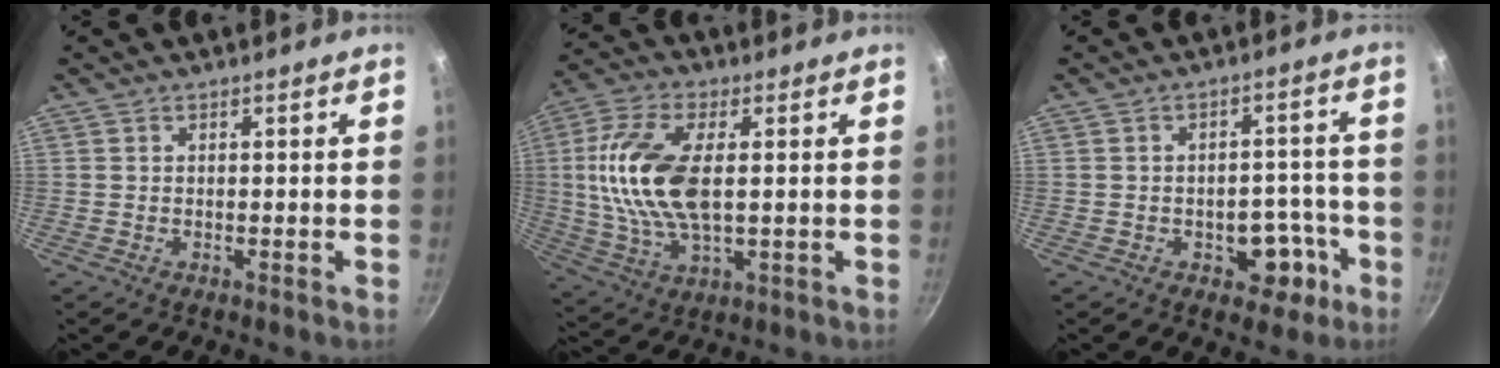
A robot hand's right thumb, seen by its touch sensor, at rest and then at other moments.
{"total": 16.2, "force": [1.8, 7.8, 14.0], "torque": [-0.280, 0.002, 0.031]}
{"total": 7.7, "force": [-3.2, 5.2, 4.7], "torque": [-0.017, 0.033, -0.032]}